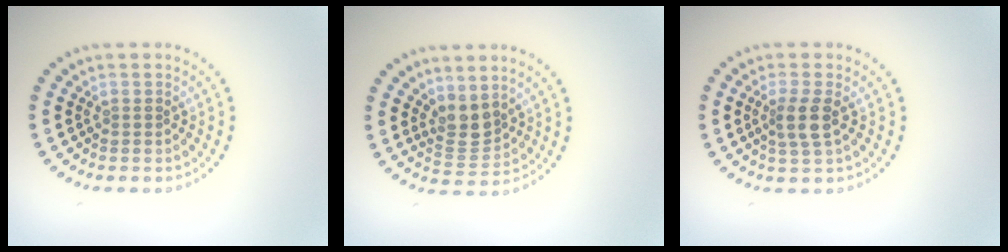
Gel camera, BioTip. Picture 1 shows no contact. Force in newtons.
{"total": 2.8, "press": 2.2, "slide": 1.6}
{"total": 2.2, "press": 1.9, "slide": 1.2}